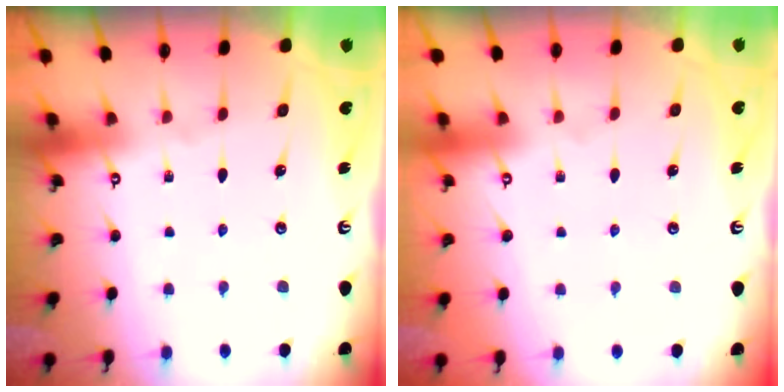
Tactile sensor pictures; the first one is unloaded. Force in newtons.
{"total": 1.6, "press": 1.6, "slide": 0.2}